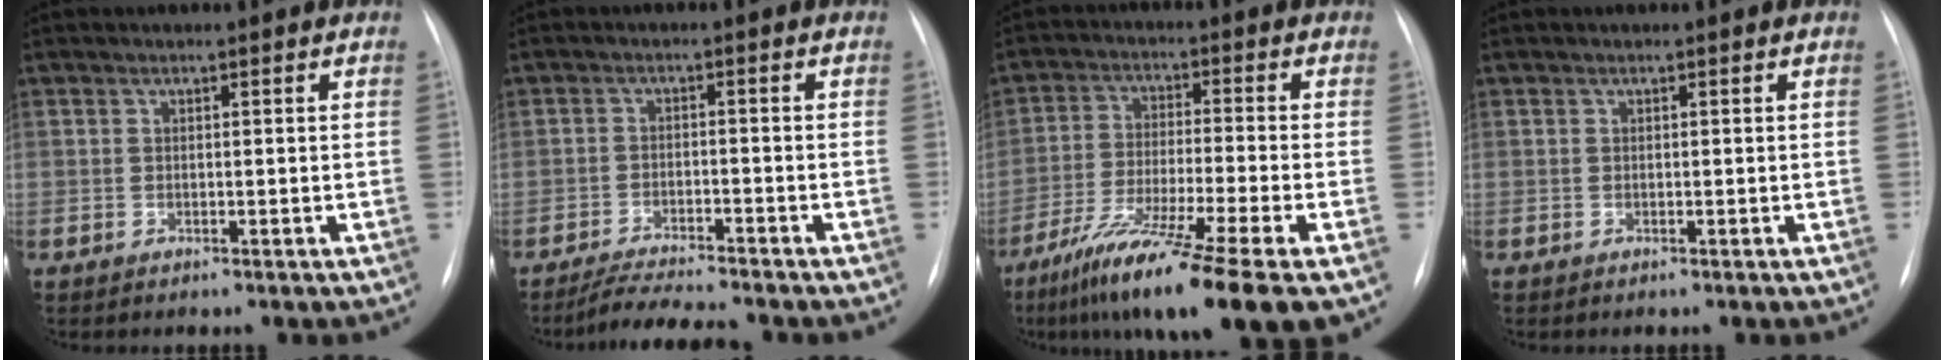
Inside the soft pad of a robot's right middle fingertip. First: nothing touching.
{"total": 7.2, "force": [-6.6, 0.0, 2.9], "torque": [-0.053, -0.016, -0.109]}
{"total": 16.3, "force": [-10.3, -0.3, 12.7], "torque": [-0.205, -0.050, -0.173]}
{"total": 0.0}